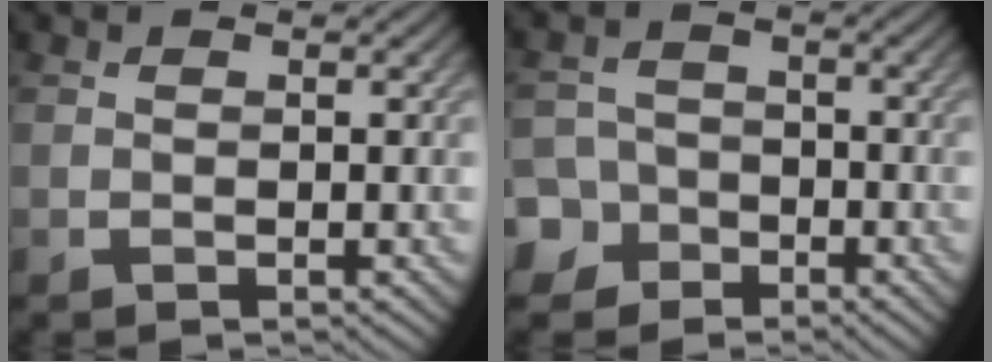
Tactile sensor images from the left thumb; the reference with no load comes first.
{"total": 6.4, "force": [-3.8, 5.1, 1.3], "torque": [-0.027, -0.013, -0.090]}